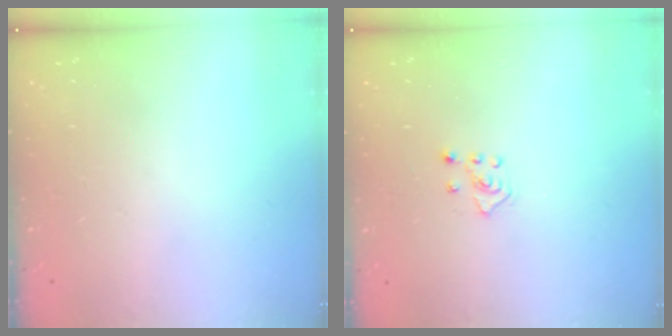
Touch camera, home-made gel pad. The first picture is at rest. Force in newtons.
{"total": 4.1, "press": 4.1, "slide": 0.5}